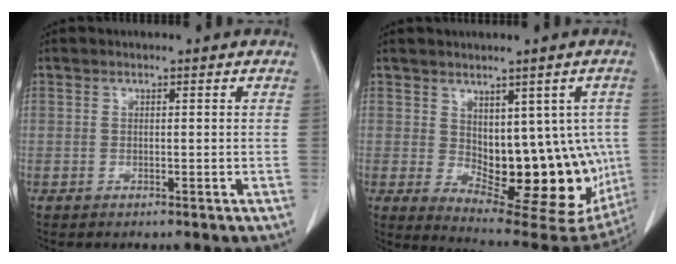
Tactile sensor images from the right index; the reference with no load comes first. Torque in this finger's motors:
{"motor_torque": [0.55, -0.06, 0.31, 0.06]}